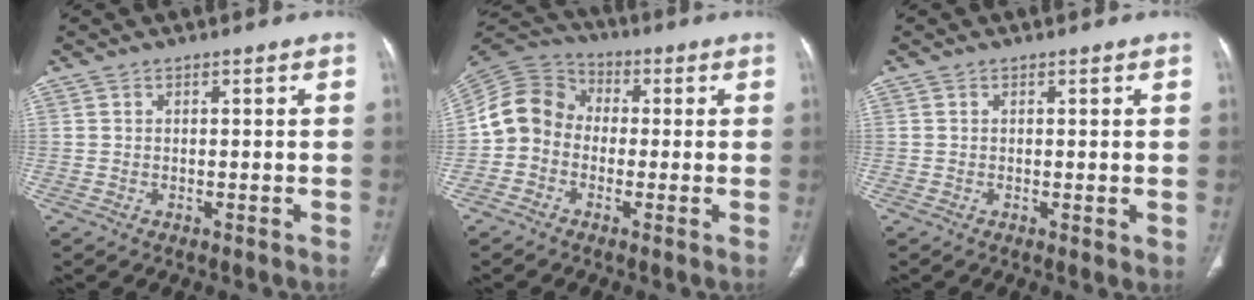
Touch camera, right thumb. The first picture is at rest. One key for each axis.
{"total": 9.7, "fx": -1.2, "fy": 8.5, "fz": 4.5, "tx": -0.076, "ty": 0.035, "tz": -0.040}
{"total": 1.2, "fx": 0.1, "fy": 0.3, "fz": 1.1, "tx": -0.023, "ty": -0.007, "tz": 0.001}